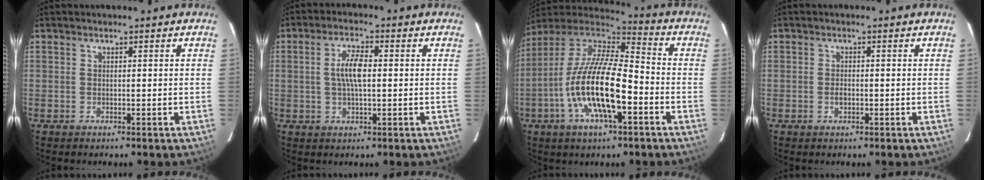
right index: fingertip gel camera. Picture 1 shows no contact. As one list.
[{"total": 5.4, "force": [0.3, 1.7, 5.1], "torque": [-0.100, 0.007, 0.008]}, {"total": 19.1, "force": [-6.3, 5.9, 17.1], "torque": [-0.332, -0.015, -0.126]}, {"total": 1.3, "force": [-0.4, 0.9, 0.9], "torque": [-0.017, 0.002, -0.007]}]